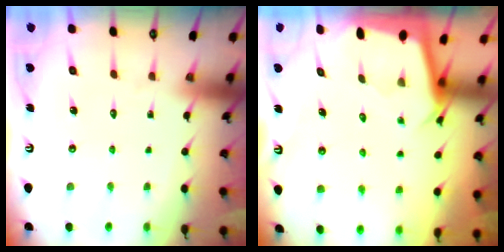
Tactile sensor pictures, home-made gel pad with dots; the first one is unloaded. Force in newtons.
{"total": 2.5, "press": 2.5, "slide": 0.0}